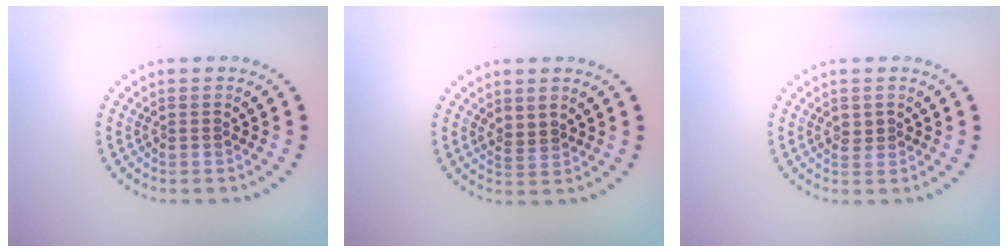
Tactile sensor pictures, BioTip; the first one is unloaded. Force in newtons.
{"total": 1.3, "press": 1.0, "slide": 0.9}
{"total": 1.0, "press": 0.9, "slide": 0.4}